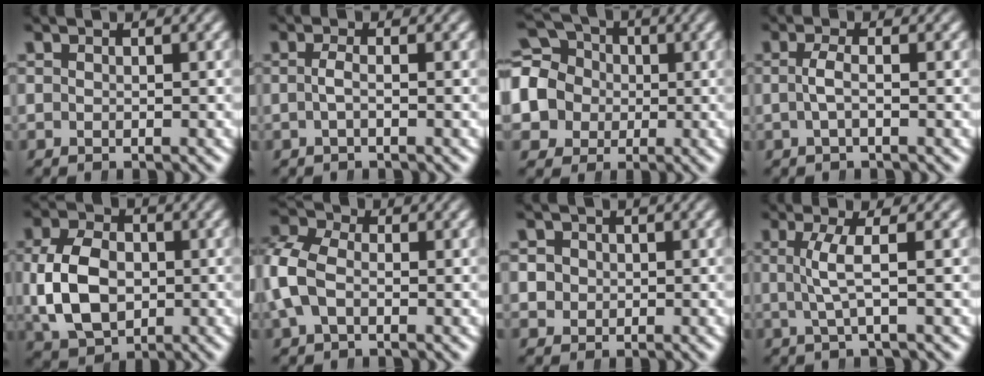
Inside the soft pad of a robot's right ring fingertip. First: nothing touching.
{"total": 1.3, "force": [-0.6, -0.1, 1.1], "torque": [-0.031, -0.003, -0.010]}
{"total": 12.4, "force": [0.0, 11.5, 4.7], "torque": [-0.129, -0.035, -0.002]}
{"total": 1.5, "force": [-0.5, 0.1, 1.5], "torque": [-0.035, -0.001, -0.008]}
{"total": 7.6, "force": [-0.6, 5.8, 4.8], "torque": [-0.108, -0.019, 0.006]}
{"total": 5.7, "force": [0.0, 4.8, 3.1], "torque": [-0.092, -0.005, -0.006]}
{"total": 3.2, "force": [0.1, 3.1, 0.8], "torque": [-0.027, -0.007, 0.004]}
{"total": 2.7, "force": [0.2, -0.1, 2.7], "torque": [-0.060, 0.002, 0.005]}